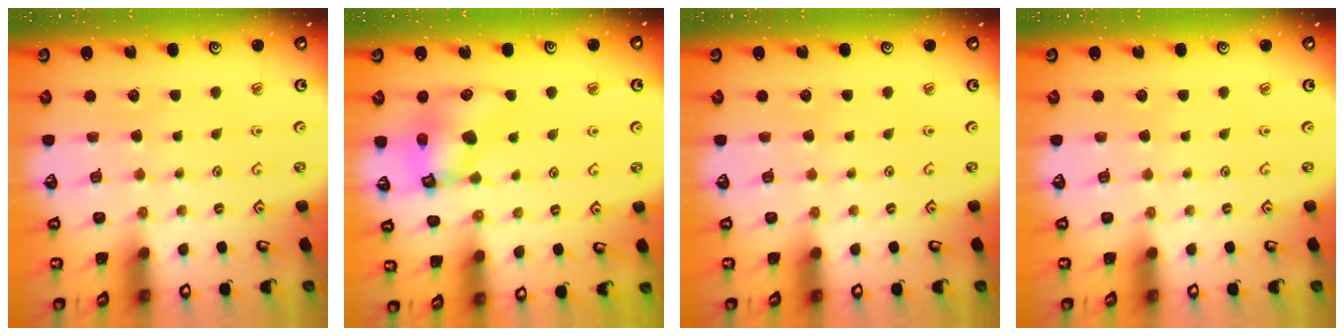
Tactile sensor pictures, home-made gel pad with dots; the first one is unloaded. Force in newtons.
{"total": 11.8, "press": 11.7, "slide": 1.6}
{"total": 0.0}
{"total": 0.0}